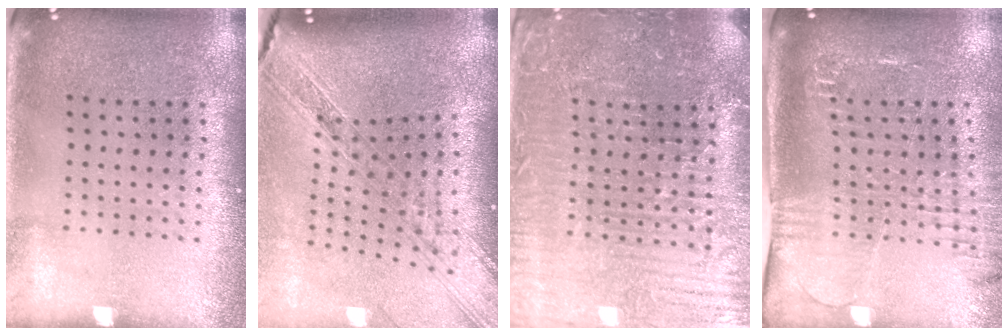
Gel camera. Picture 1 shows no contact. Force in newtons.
{"total": 2.8, "press": 2.2, "slide": 1.7}
{"total": 4.5, "press": 4.3, "slide": 1.2}
{"total": 1.9, "press": 1.8, "slide": 0.8}